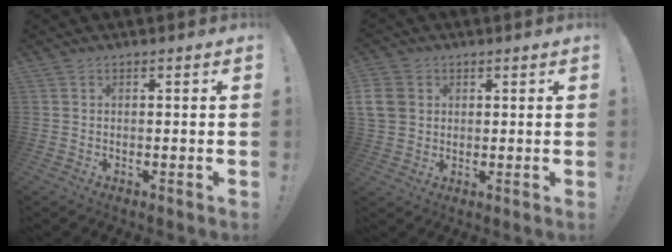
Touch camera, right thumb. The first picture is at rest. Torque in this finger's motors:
{"motor_torque": [0.34, 2.72, 0.80, 0.53, 0.03]}